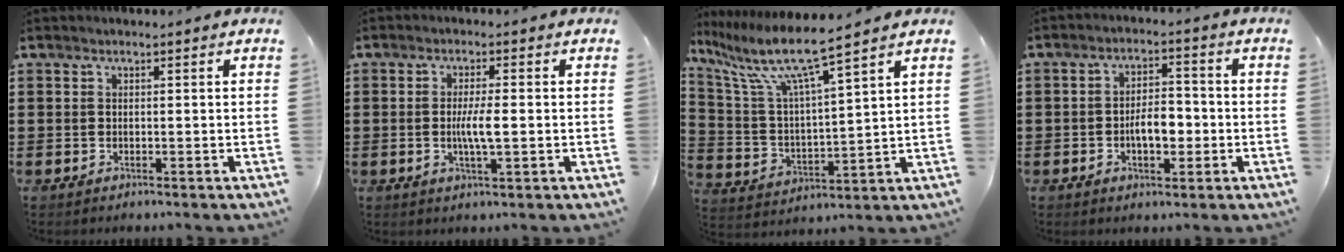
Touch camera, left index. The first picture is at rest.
{"total": 4.3, "force": [-0.3, 0.7, 4.3], "torque": [-0.083, -0.004, -0.008]}
{"total": 8.8, "force": [7.0, 0.1, 5.3], "torque": [-0.135, -0.046, 0.111]}
{"total": 5.2, "force": [-1.2, 2.6, 4.4], "torque": [-0.070, 0.006, -0.024]}